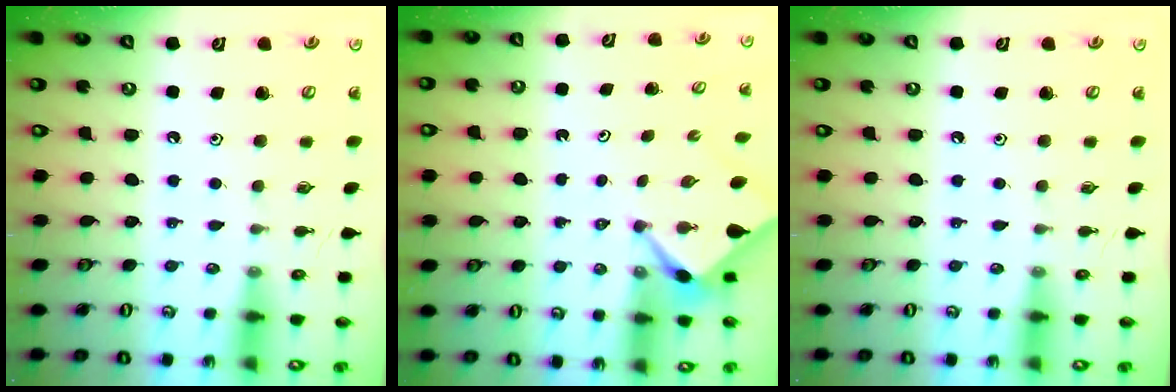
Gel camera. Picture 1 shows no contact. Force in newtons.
{"total": 2.4, "press": 2.4, "slide": 0.3}
{"total": 0.0}